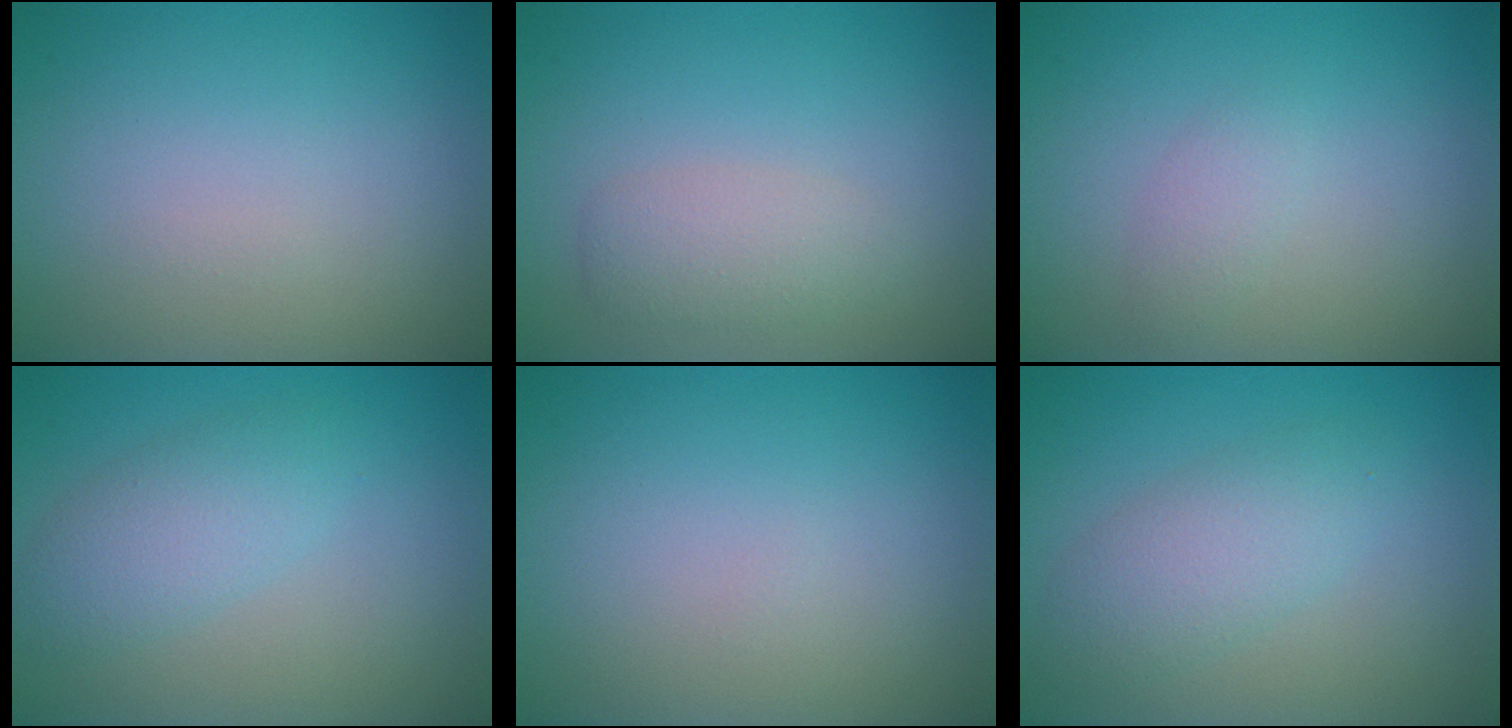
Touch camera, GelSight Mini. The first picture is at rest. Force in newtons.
{"total": 2.3, "press": 2.3, "slide": 0.1}
{"total": 1.2, "press": 1.2, "slide": 0.1}
{"total": 3.2, "press": 3.2, "slide": 0.1}
{"total": 0.0}
{"total": 3.4, "press": 3.4, "slide": 0.2}